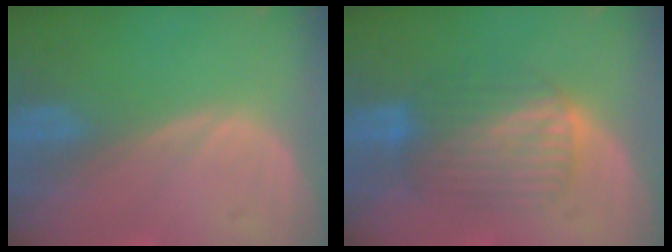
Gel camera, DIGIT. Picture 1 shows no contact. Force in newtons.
{"total": 6.7, "press": 6.6, "slide": 0.6}